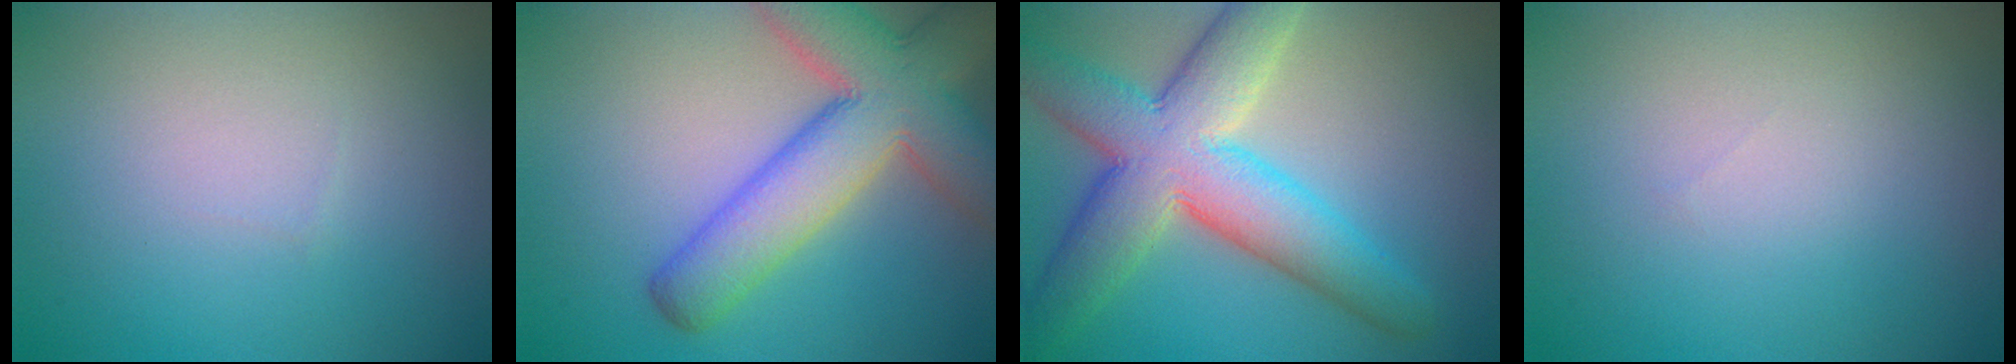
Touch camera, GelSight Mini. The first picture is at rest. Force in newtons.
{"total": 9.5, "press": 9.5, "slide": 0.6}
{"total": 10.2, "press": 10.1, "slide": 0.6}
{"total": 0.0}